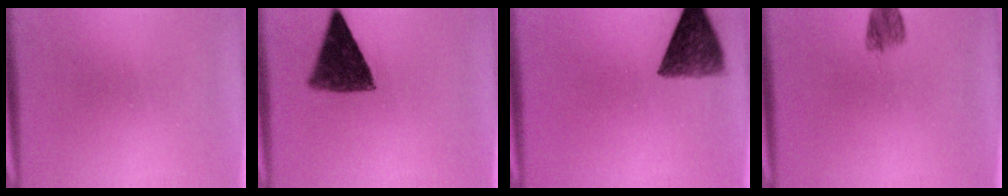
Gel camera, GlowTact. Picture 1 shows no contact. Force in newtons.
{"total": 8.8}
{"total": 8.9}
{"total": 2.1}